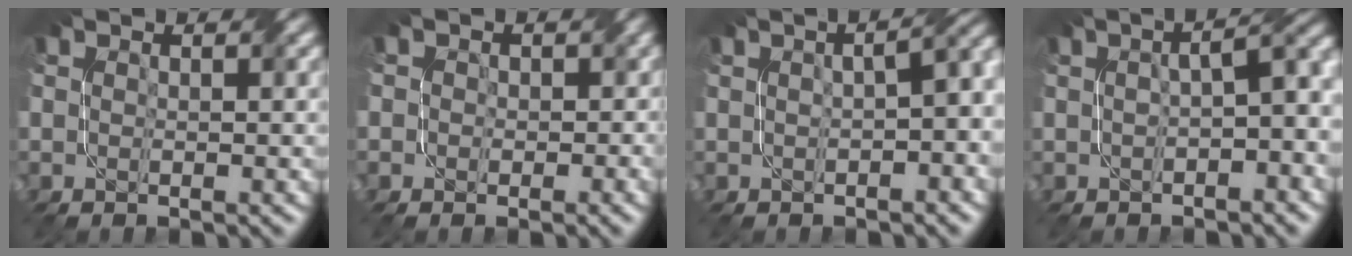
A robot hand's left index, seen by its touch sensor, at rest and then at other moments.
{"total": 2.7, "force": [0.3, 2.5, 0.8], "torque": [0.007, 0.010, -0.014]}
{"total": 5.9, "force": [0.3, 2.6, 5.3], "torque": [-0.032, 0.021, 0.006]}
{"total": 5.4, "force": [0.0, 1.7, 5.1], "torque": [-0.054, 0.019, 0.002]}